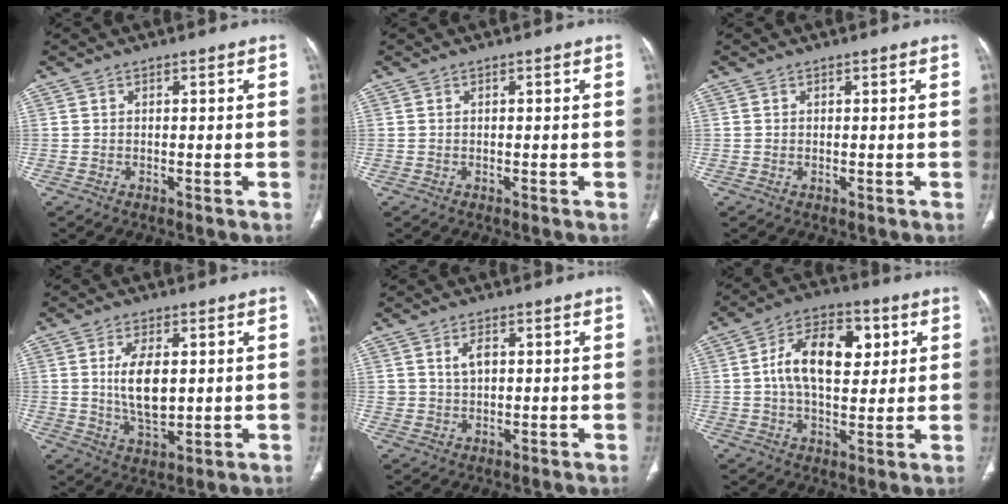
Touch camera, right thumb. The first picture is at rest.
{"total": 0.0}
{"total": 0.0}
{"total": 8.9, "force": [1.1, 4.5, 7.6], "torque": [-0.134, -0.017, 0.027]}
{"total": 3.2, "force": [0.9, 2.1, 2.3], "torque": [-0.033, -0.005, 0.020]}
{"total": 14.7, "force": [3.0, 8.5, 11.6], "torque": [-0.172, 0.008, 0.044]}